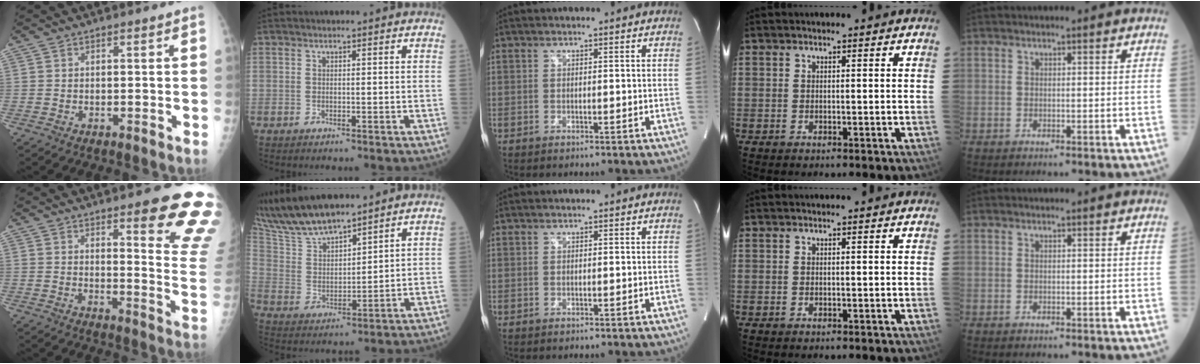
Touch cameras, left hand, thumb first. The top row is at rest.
{"thumb": {"total": 17.1, "force": [10.4, 3.3, 13.1], "torque": [-0.128, -0.069, 0.124]}, "index": {"total": 13.6, "force": [12.2, 2.2, 5.7], "torque": [-0.129, 0.012, 0.243]}}